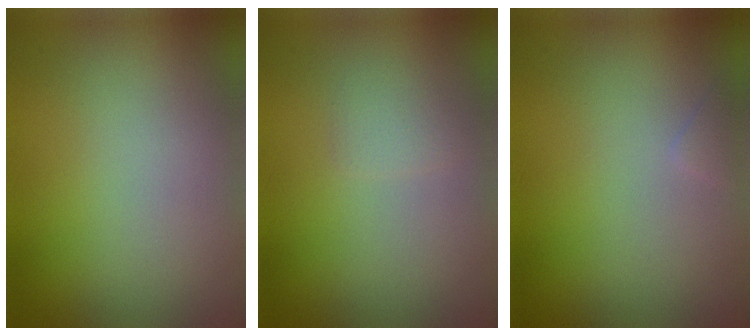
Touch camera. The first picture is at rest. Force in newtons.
{"total": 0.9, "press": 0.9, "slide": 0.1}
{"total": 0.6, "press": 0.6, "slide": 0.0}